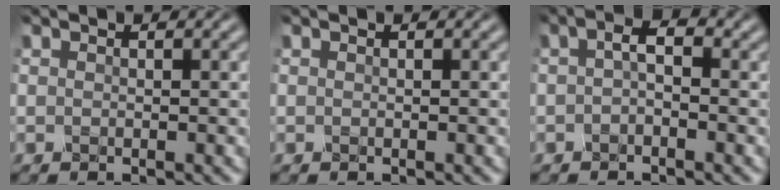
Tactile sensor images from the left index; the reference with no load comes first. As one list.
[{"total": 0.0}, {"total": 1.9, "force": [-0.3, 0.9, 1.6], "torque": [-0.029, 0.009, -0.015]}]